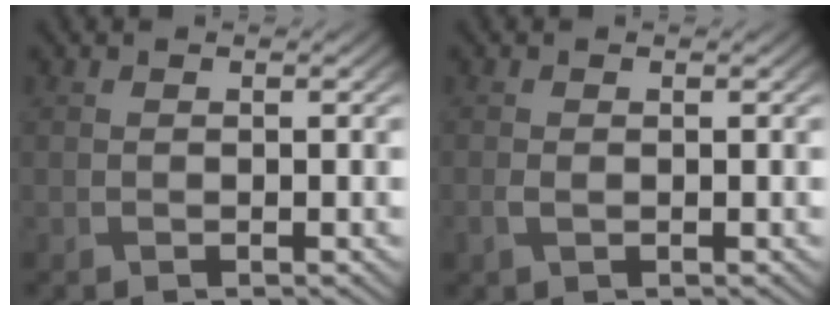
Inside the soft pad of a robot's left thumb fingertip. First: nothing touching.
{"total": 1.1, "force": [-0.2, 0.7, 0.8], "torque": [-0.024, -0.004, -0.003]}